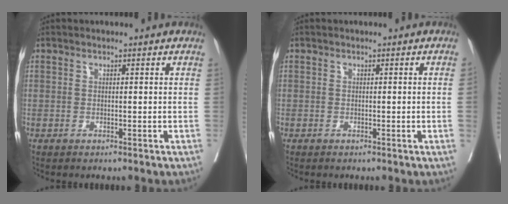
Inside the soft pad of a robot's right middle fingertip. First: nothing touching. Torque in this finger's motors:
{"motor_torque": [0.92, -1.19, -0.07, -0.21]}